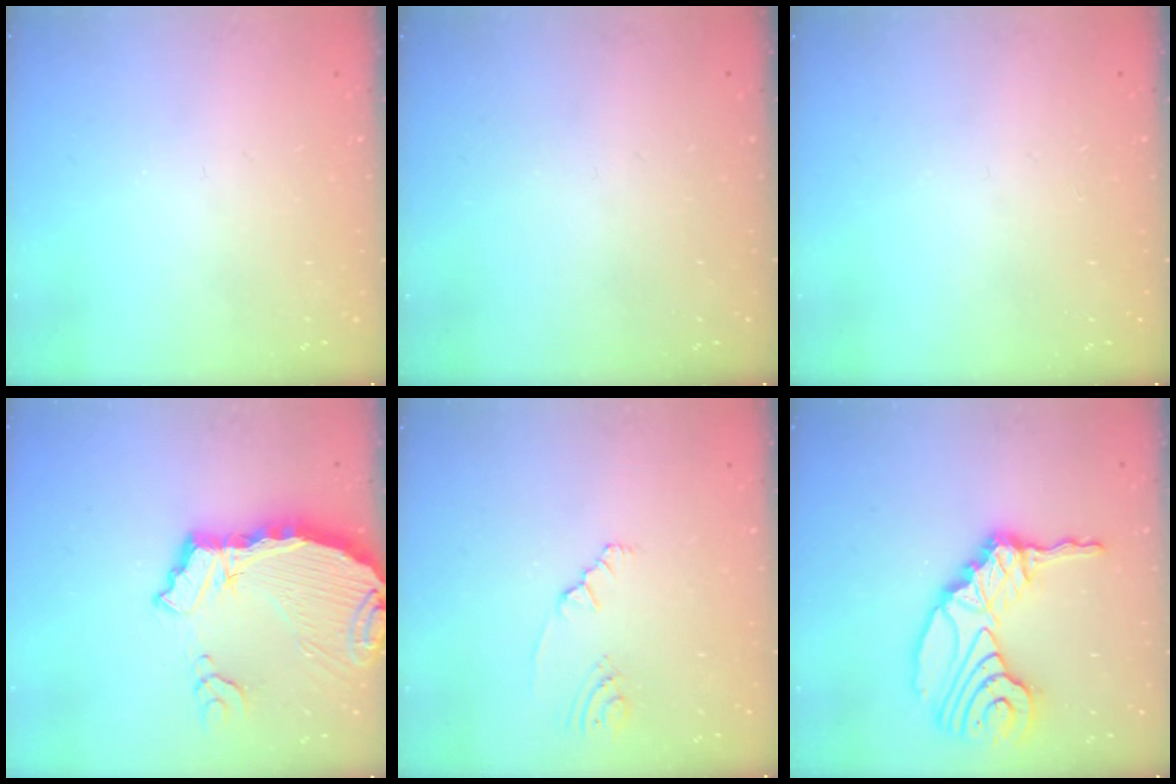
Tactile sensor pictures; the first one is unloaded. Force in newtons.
{"total": 0.0}
{"total": 0.0}
{"total": 11.1, "press": 11.0, "slide": 1.3}
{"total": 2.1, "press": 1.9, "slide": 0.9}
{"total": 18.1, "press": 17.3, "slide": 5.3}